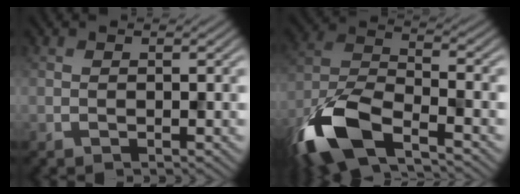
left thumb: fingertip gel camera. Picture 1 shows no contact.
{"total": 12.0, "force": [-7.6, 4.6, 8.2], "torque": [-0.176, -0.015, -0.168]}